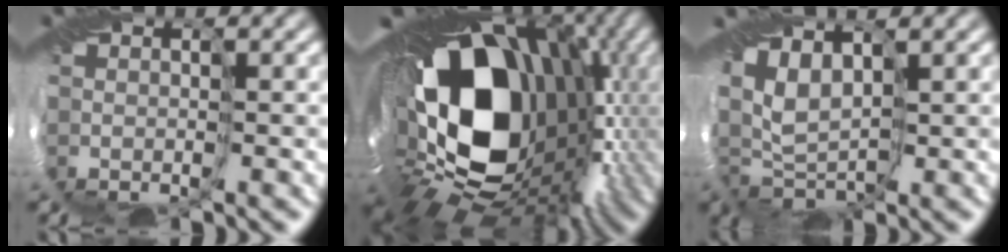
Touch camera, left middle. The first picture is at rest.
{"total": 21.2, "force": [0.9, 14.3, 15.6], "torque": [-0.292, -0.046, 0.024]}
{"total": 4.6, "force": [0.1, 3.2, 3.3], "torque": [-0.078, 0.005, -0.002]}